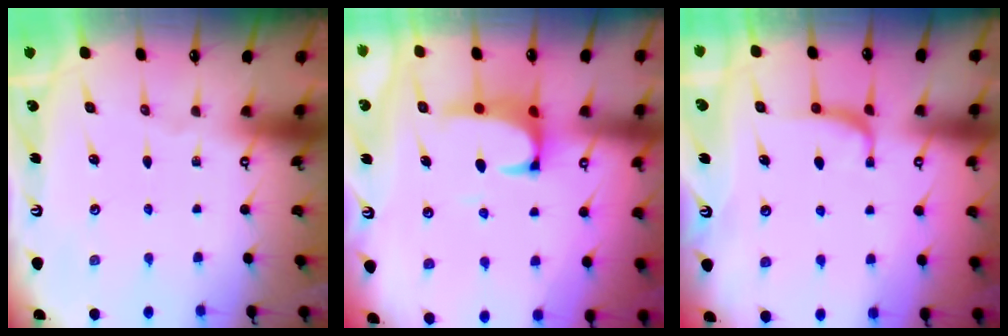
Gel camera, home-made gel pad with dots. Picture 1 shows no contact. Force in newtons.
{"total": 1.8, "press": 1.7, "slide": 0.7}
{"total": 0.8, "press": 0.6, "slide": 0.6}